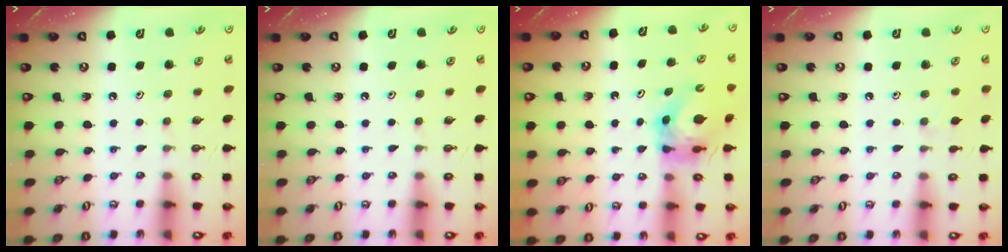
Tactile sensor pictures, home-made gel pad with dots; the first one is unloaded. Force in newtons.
{"total": 0.0}
{"total": 5.8, "press": 5.8, "slide": 0.6}
{"total": 5.1, "press": 5.1, "slide": 0.8}